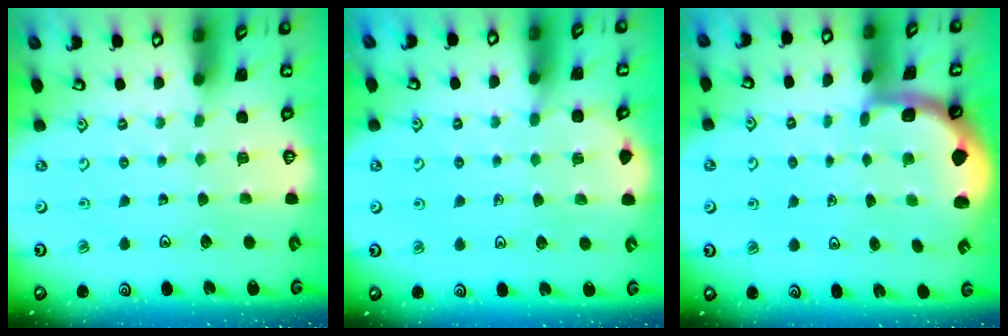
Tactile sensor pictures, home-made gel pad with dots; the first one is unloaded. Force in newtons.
{"total": 5.7, "press": 5.6, "slide": 0.6}
{"total": 1.5, "press": 1.5, "slide": 0.2}